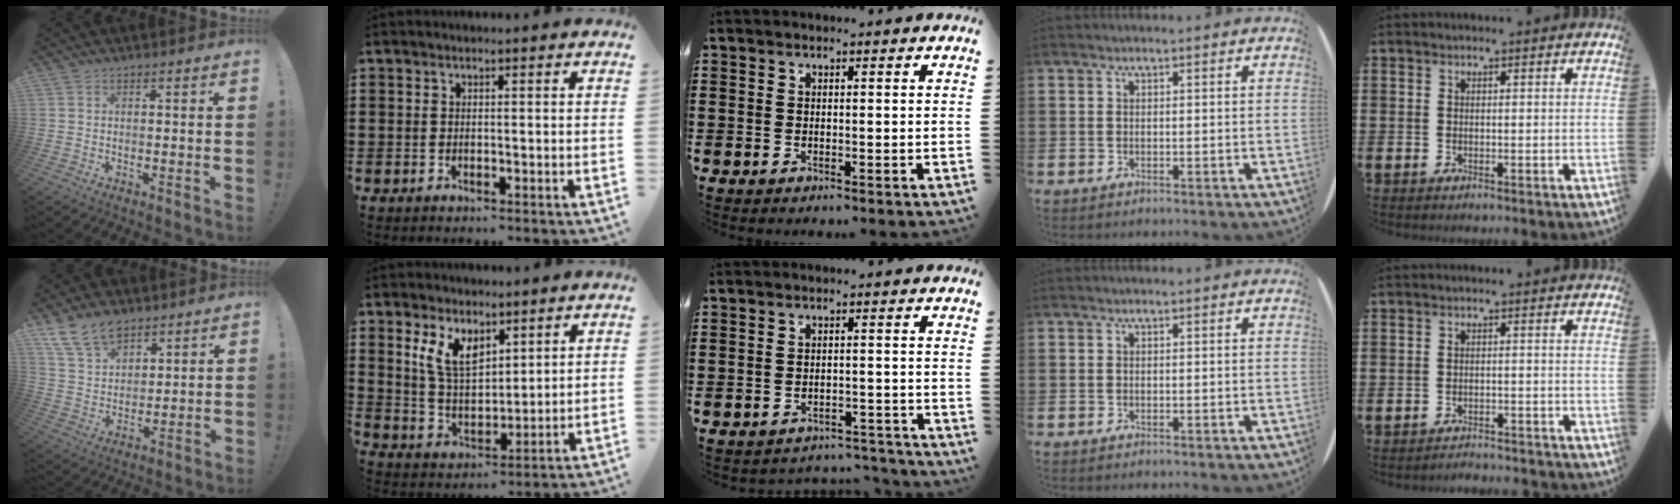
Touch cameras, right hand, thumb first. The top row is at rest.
{"thumb": {"total": 11.4, "force": [8.3, 6.4, 4.3], "torque": [-0.080, -0.048, 0.163]}, "index": {"total": 7.3, "force": [4.3, 3.8, 4.5], "torque": [-0.104, -0.002, 0.080]}, "middle": {"total": 3.0, "force": [-3.0, 0.4, 0.0], "torque": [-0.006, 0.001, -0.065]}, "little": {"total": 1.8, "force": [-1.8, -0.1, -0.1], "torque": [-0.002, 0.005, -0.039]}}